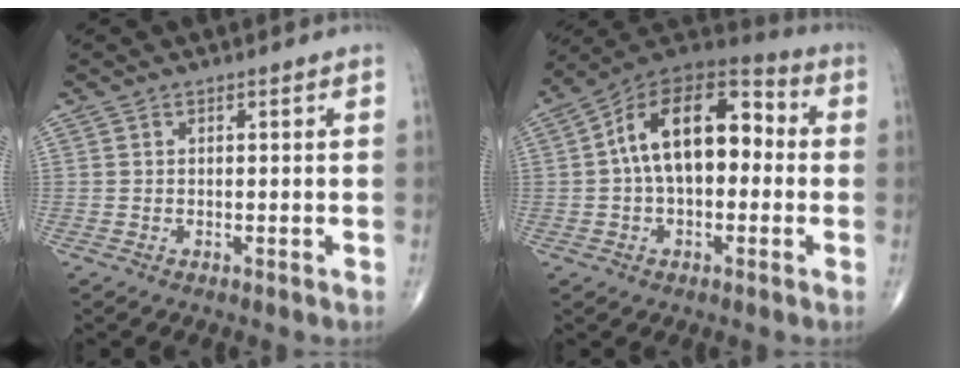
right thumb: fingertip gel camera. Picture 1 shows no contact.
{"total": 17.5, "force": [0.9, 10.2, 14.3], "torque": [-0.211, 0.050, 0.003]}